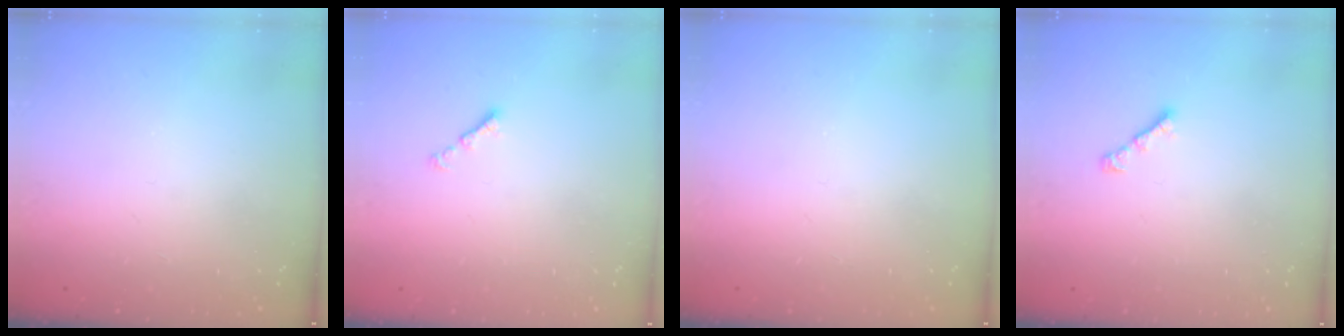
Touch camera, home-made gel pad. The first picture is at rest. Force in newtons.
{"total": 1.3, "press": 1.2, "slide": 0.5}
{"total": 0.0}
{"total": 2.6, "press": 2.5, "slide": 0.7}